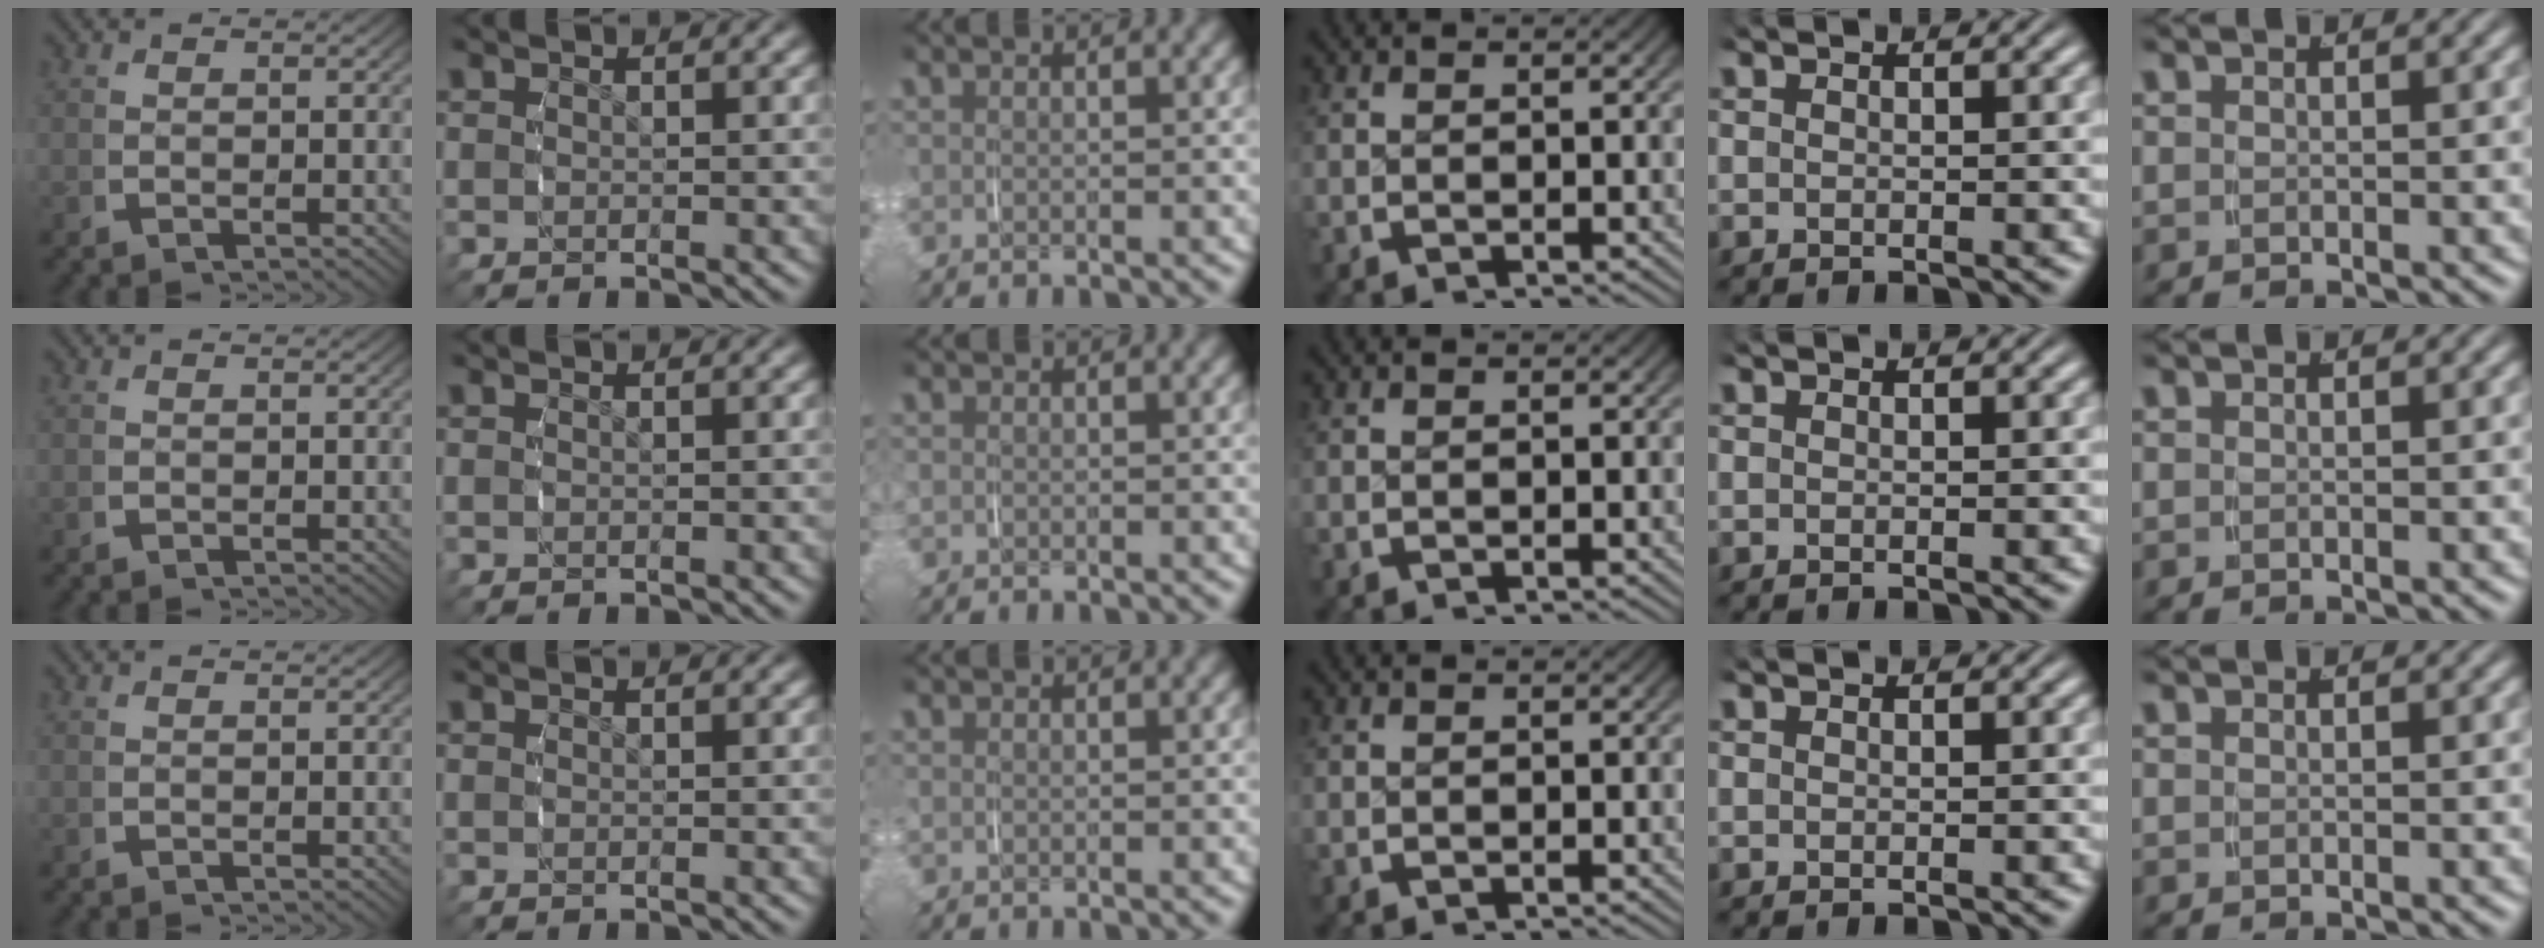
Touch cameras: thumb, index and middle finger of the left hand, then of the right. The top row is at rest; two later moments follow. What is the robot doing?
{"motion": "grasp_and_lifting", "object": "paper towel"}